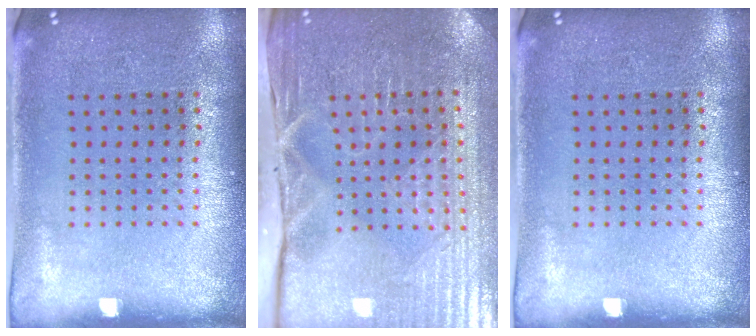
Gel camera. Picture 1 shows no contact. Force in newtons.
{"total": 4.2, "press": 4.1, "slide": 0.8}
{"total": 0.0}